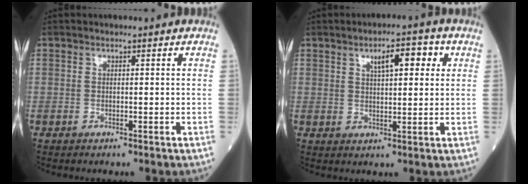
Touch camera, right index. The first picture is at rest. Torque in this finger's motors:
{"motor_torque": [0.29, 0.08, 0.10, 0.02]}